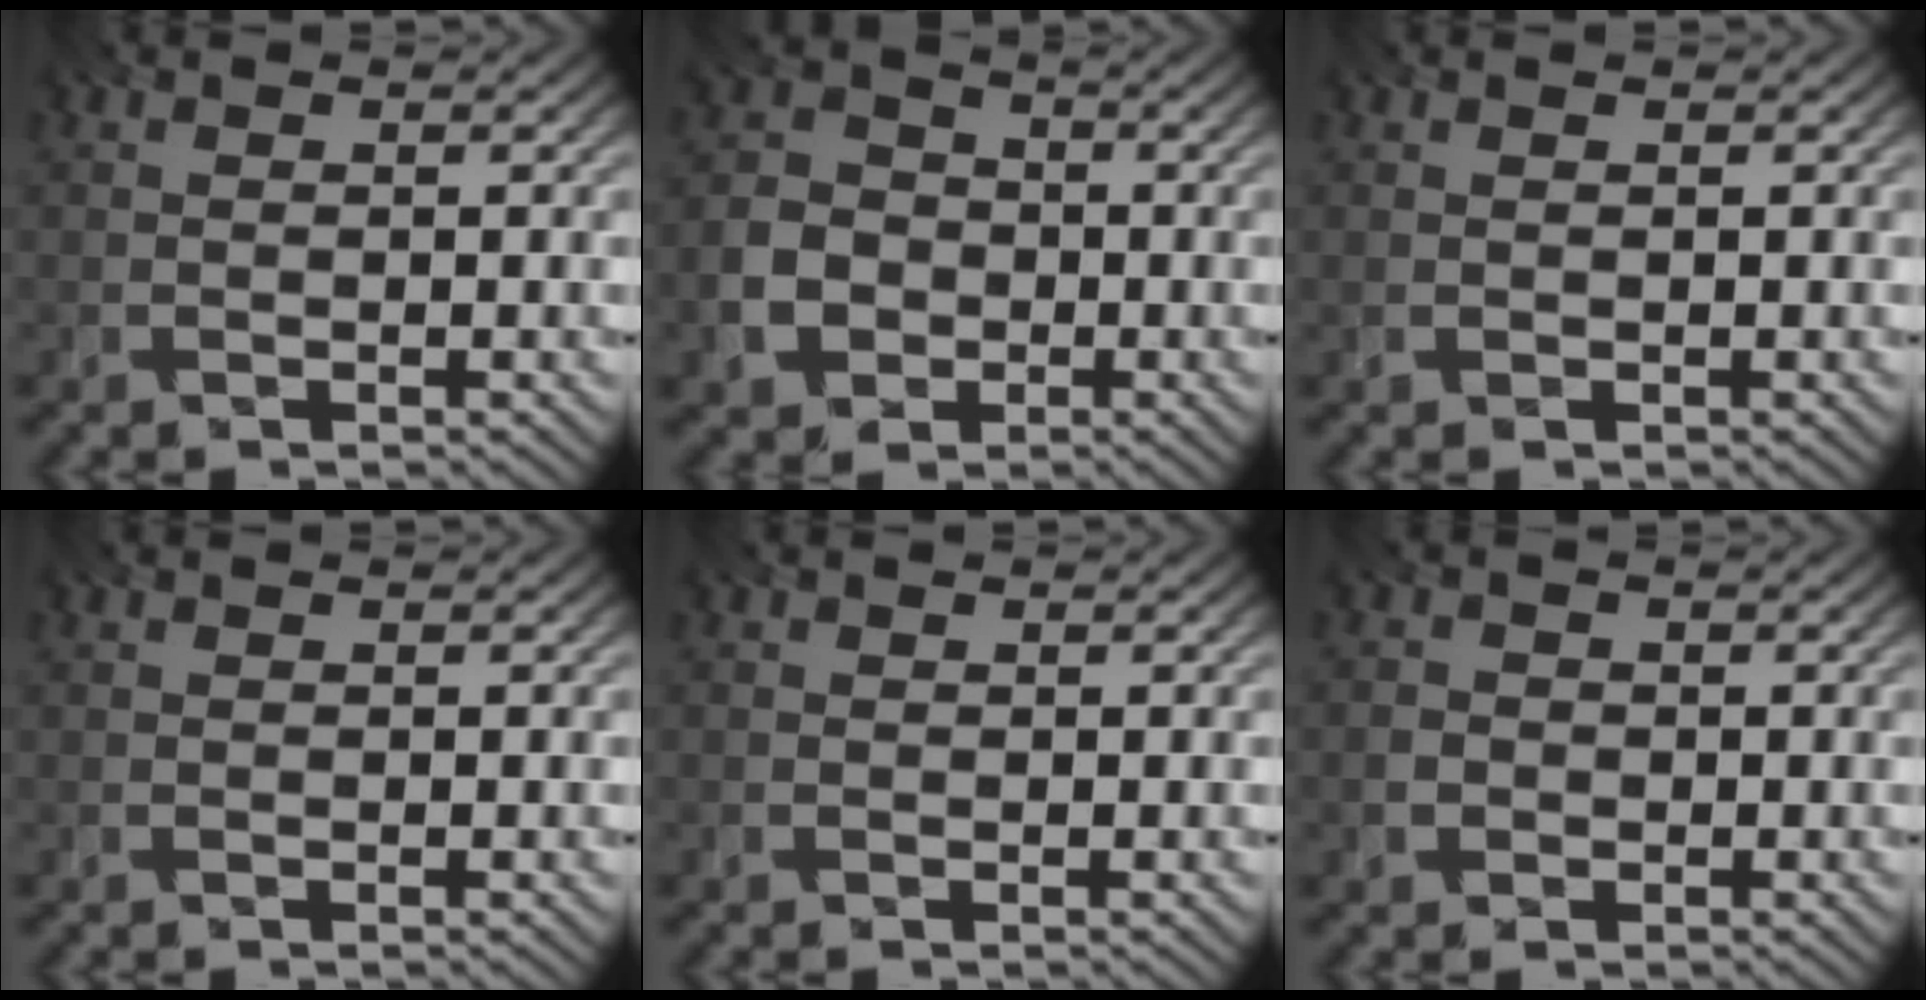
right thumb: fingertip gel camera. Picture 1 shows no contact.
{"total": 5.3, "force": [-2.7, 4.1, 2.0], "torque": [-0.043, -0.008, -0.066]}
{"total": 0.6, "force": [0.5, 0.1, 0.4], "torque": [-0.009, 0.000, 0.008]}
{"total": 0.0}
{"total": 0.0}
{"total": 1.8, "force": [-1.1, 1.4, 0.2], "torque": [-0.004, -0.006, -0.028]}